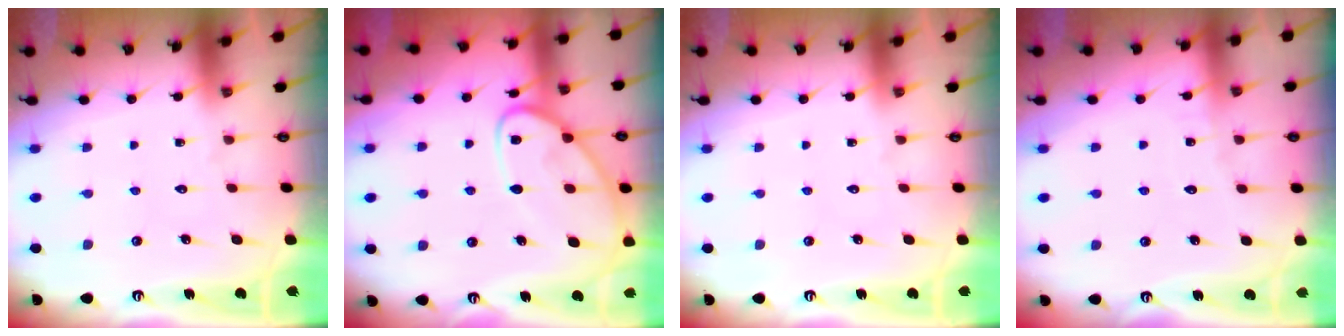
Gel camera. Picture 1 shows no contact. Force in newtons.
{"total": 11.3, "press": 11.2, "slide": 1.0}
{"total": 0.0}
{"total": 1.8, "press": 1.8, "slide": 0.2}